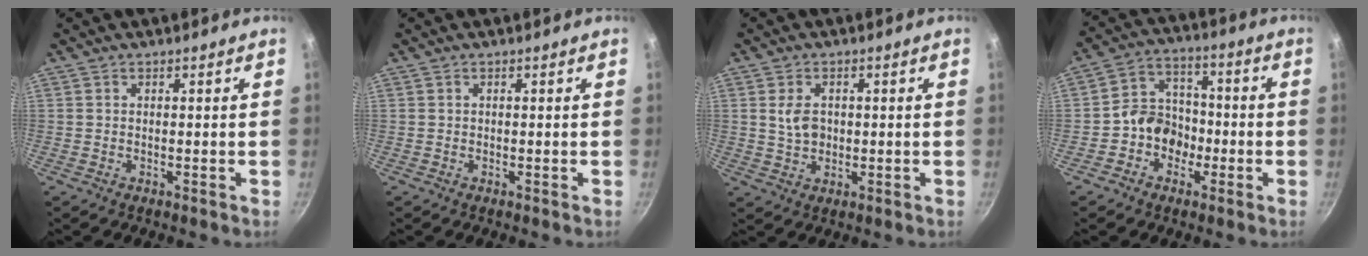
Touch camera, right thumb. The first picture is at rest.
{"total": 0.0}
{"total": 4.5, "force": [0.6, 3.3, 3.0], "torque": [-0.044, 0.000, 0.012]}
{"total": 8.9, "force": [-2.9, 7.6, 3.6], "torque": [-0.013, 0.044, -0.061]}